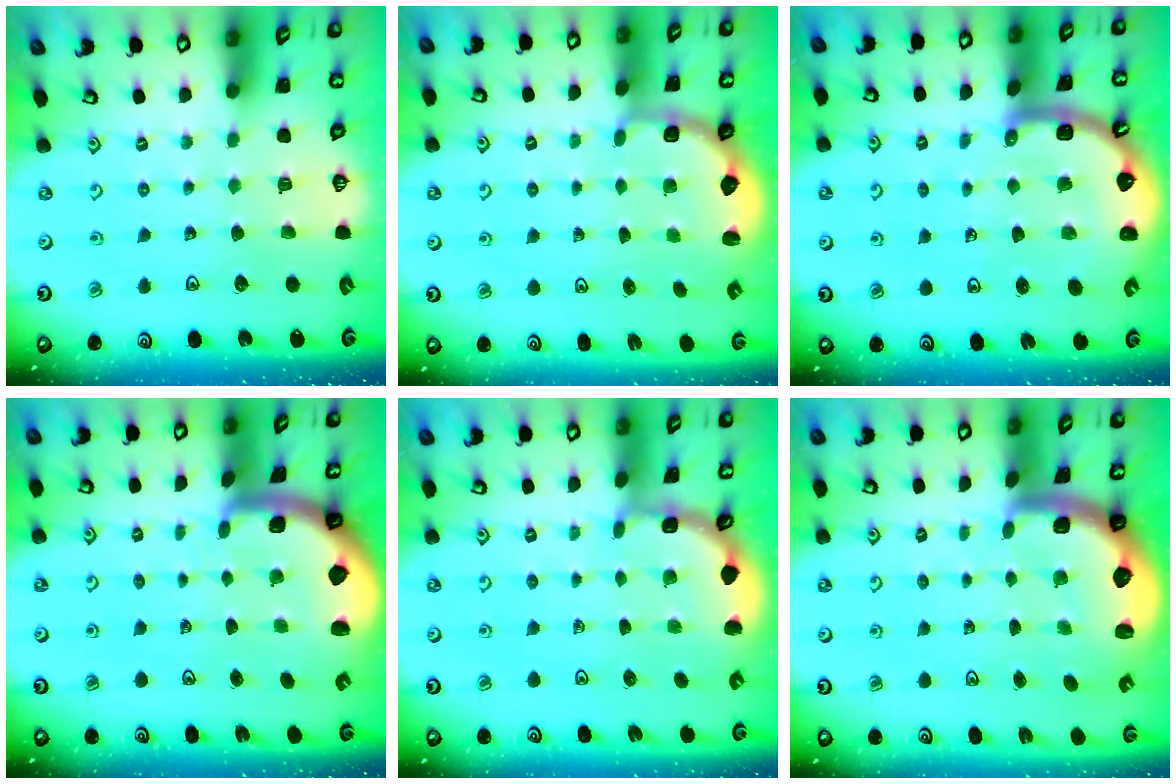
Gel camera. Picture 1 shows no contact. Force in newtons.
{"total": 2.9, "press": 2.0, "slide": 2.1}
{"total": 7.5, "press": 7.5, "slide": 0.8}
{"total": 2.4, "press": 2.4, "slide": 0.3}
{"total": 1.9, "press": 1.9, "slide": 0.2}
{"total": 3.6, "press": 3.4, "slide": 1.2}